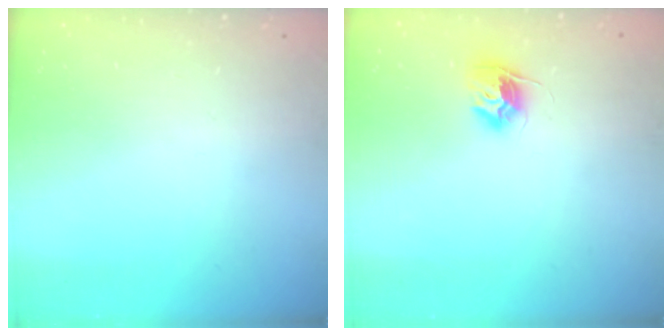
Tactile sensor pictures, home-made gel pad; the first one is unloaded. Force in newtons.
{"total": 9.3, "press": 9.3, "slide": 0.5}